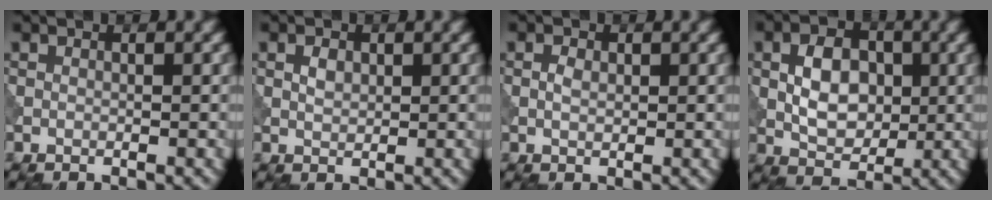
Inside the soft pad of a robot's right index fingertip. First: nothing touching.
{"total": 1.3, "force": [0.3, 0.9, 0.9], "torque": [-0.017, 0.000, 0.007]}
{"total": 1.2, "force": [0.1, 0.7, 0.9], "torque": [-0.018, 0.000, 0.001]}
{"total": 5.0, "force": [0.3, 3.3, 3.8], "torque": [-0.062, 0.001, 0.003]}